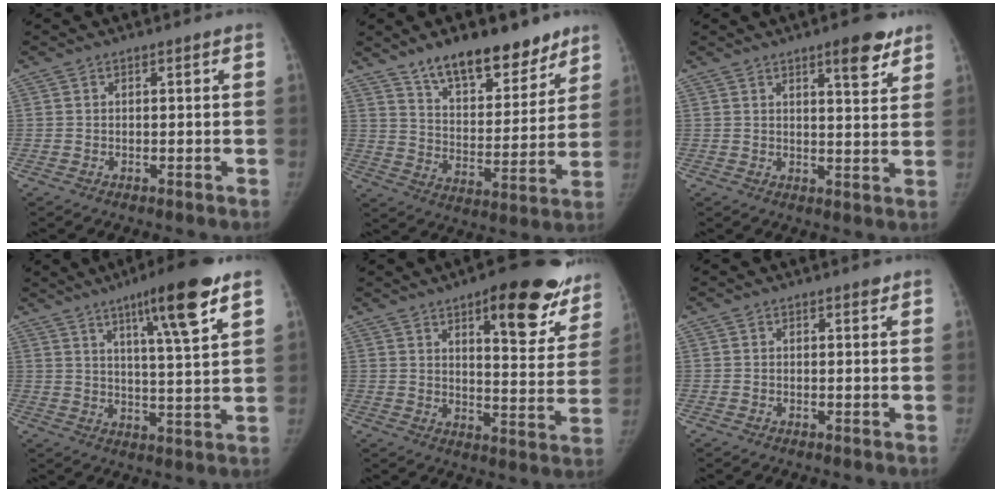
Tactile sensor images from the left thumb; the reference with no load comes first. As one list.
[{"total": 17.8, "force": [12.9, 7.8, 9.5], "torque": [-0.088, -0.072, 0.209]}, {"total": 7.4, "force": [4.8, 2.1, 5.2], "torque": [-0.055, -0.027, 0.064]}, {"total": 14.3, "force": [8.1, 1.5, 11.6], "torque": [-0.173, -0.037, 0.123]}, {"total": 21.8, "force": [12.9, 7.7, 15.8], "torque": [-0.148, -0.058, 0.167]}, {"total": 0.9, "force": [0.7, 0.4, 0.4], "torque": [-0.003, -0.004, 0.007]}]